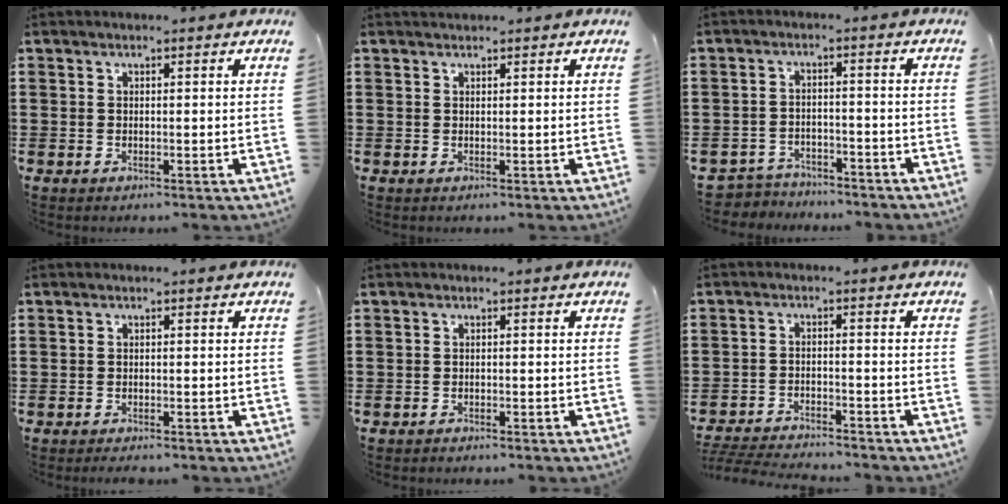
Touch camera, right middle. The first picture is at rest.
{"total": 0.7, "force": [0.7, 0.1, 0.0], "torque": [-0.002, -0.002, 0.014]}
{"total": 3.7, "force": [-3.6, 0.6, -0.3], "torque": [-0.004, 0.002, -0.078]}
{"total": 0.8, "force": [-0.7, 0.1, 0.2], "torque": [-0.006, -0.003, -0.014]}
{"total": 0.8, "force": [-0.8, 0.1, 0.0], "torque": [-0.001, 0.001, -0.017]}
{"total": 4.0, "force": [-4.0, 0.1, 0.5], "torque": [-0.017, -0.001, -0.086]}